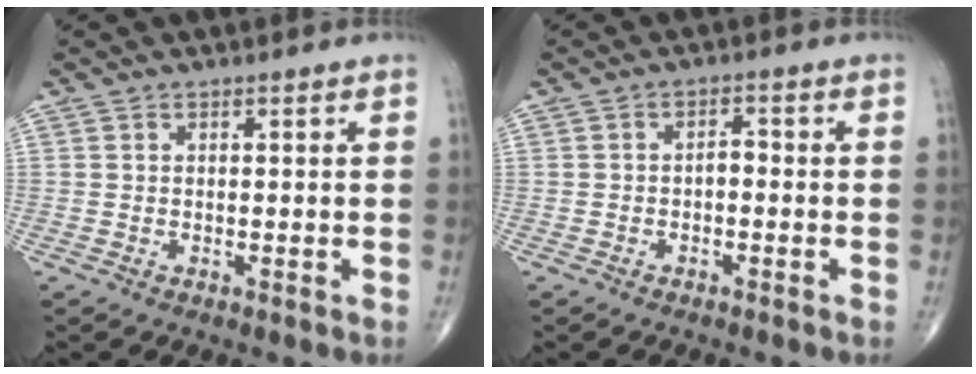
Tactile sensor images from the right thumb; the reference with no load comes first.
{"total": 2.0, "force": [-0.6, 1.2, 1.5], "torque": [-0.014, 0.012, -0.014]}